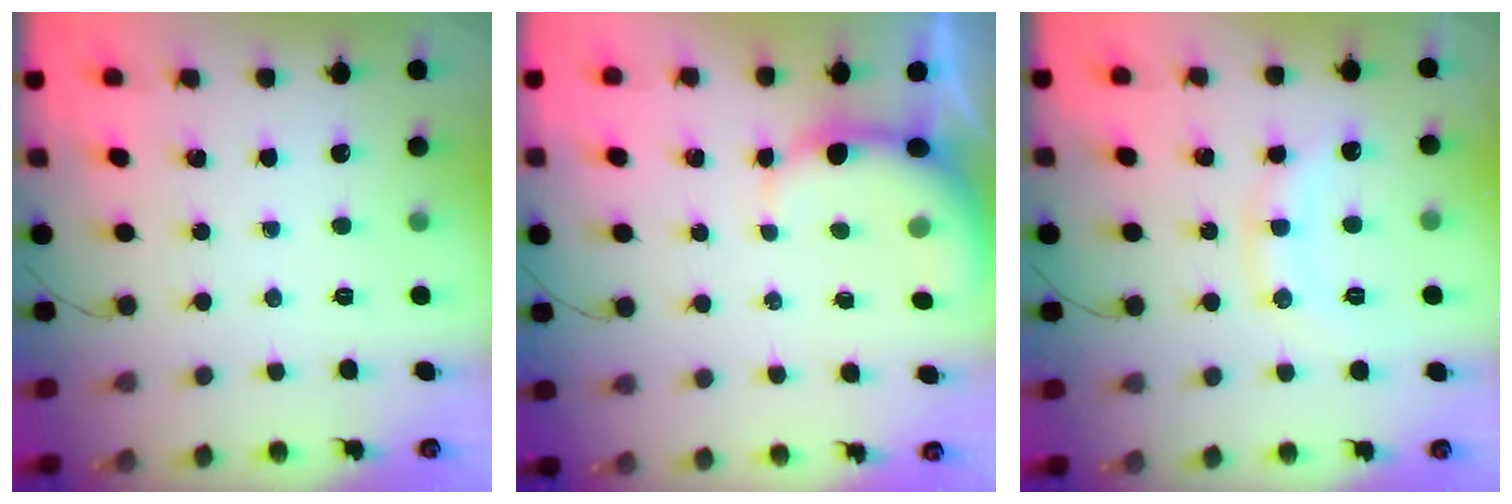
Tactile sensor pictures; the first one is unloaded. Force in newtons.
{"total": 4.1, "press": 4.0, "slide": 0.7}
{"total": 10.2, "press": 10.2, "slide": 0.5}